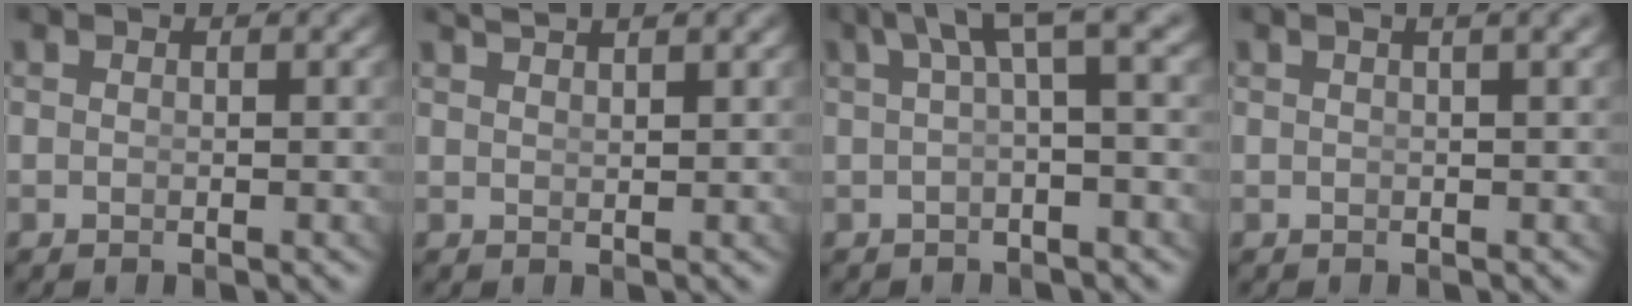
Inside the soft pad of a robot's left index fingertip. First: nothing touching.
{"total": 1.7, "force": [1.6, -0.6, 0.4], "torque": [-0.003, -0.003, 0.035]}
{"total": 4.5, "force": [2.1, 0.2, 4.0], "torque": [-0.051, 0.023, 0.028]}
{"total": 2.9, "force": [1.4, 0.3, 2.6], "torque": [-0.017, 0.021, 0.015]}